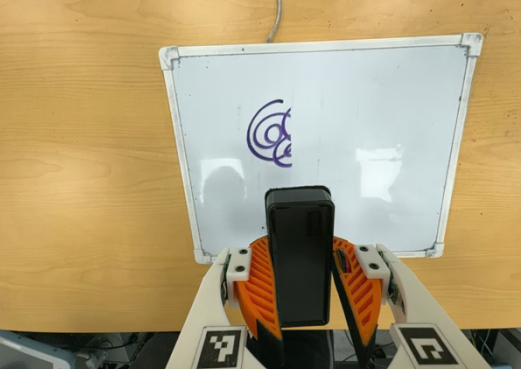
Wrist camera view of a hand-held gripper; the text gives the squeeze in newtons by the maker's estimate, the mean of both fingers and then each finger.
{"total": 9.6, "left": 9.8, "right": 9.4}